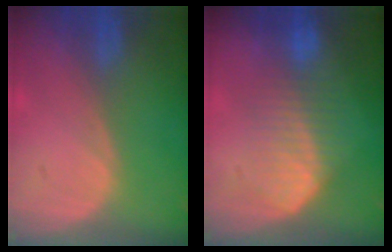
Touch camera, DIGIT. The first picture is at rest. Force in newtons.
{"total": 6.9, "press": 6.7, "slide": 1.4}